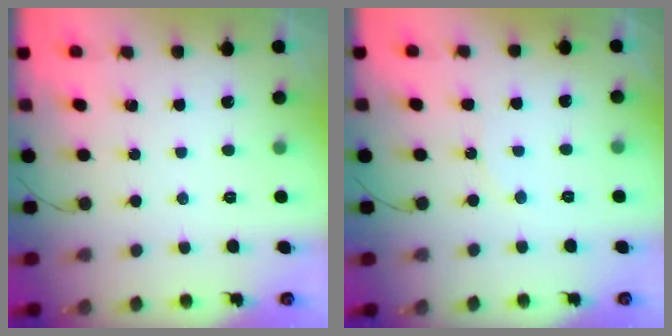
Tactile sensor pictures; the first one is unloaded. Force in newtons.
{"total": 5.3, "press": 5.3, "slide": 0.6}